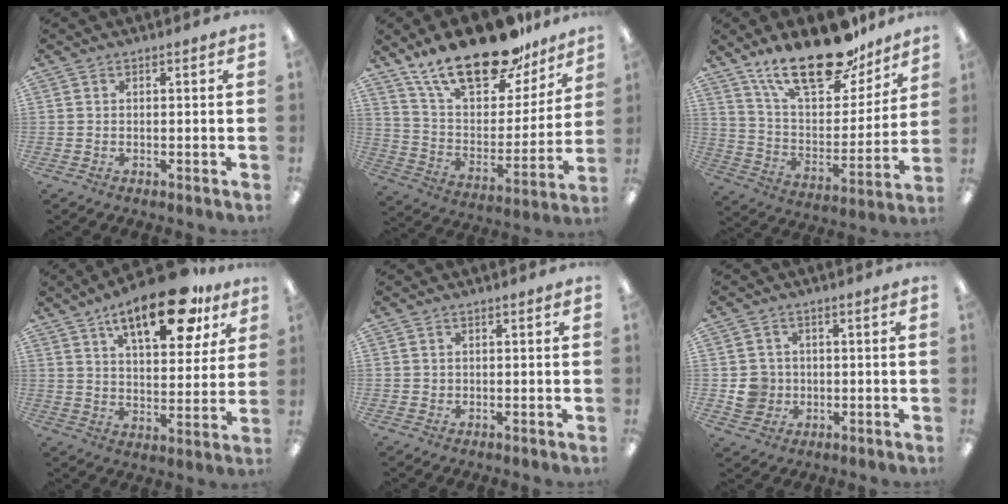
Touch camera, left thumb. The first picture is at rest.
{"total": 23.9, "force": [17.4, 10.1, 12.9], "torque": [-0.214, -0.111, 0.304]}
{"total": 24.1, "force": [17.3, 9.7, 13.6], "torque": [-0.221, -0.104, 0.301]}
{"total": 19.4, "force": [11.9, 7.8, 13.2], "torque": [-0.188, -0.057, 0.188]}
{"total": 0.7, "force": [0.3, 0.6, -0.1], "torque": [0.003, 0.003, 0.005]}
{"total": 5.5, "force": [-0.4, 5.4, 1.0], "torque": [-0.011, 0.010, -0.004]}